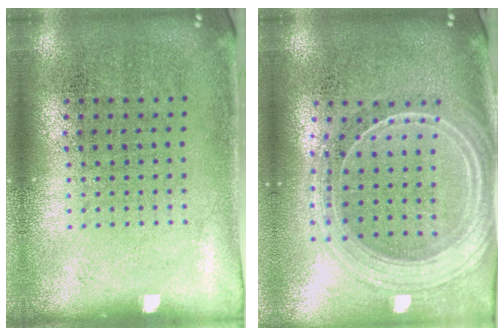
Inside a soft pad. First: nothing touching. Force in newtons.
{"total": 2.4, "press": 2.1, "slide": 1.2}